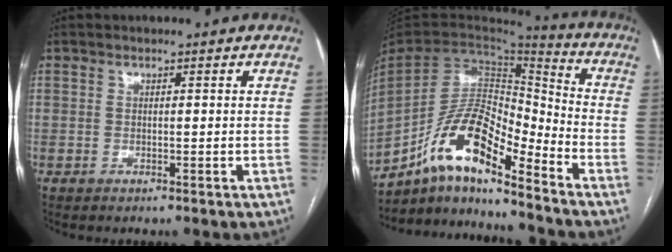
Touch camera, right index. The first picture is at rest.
{"total": 14.7, "force": [-9.9, 3.5, 10.4], "torque": [-0.204, 0.028, -0.177]}